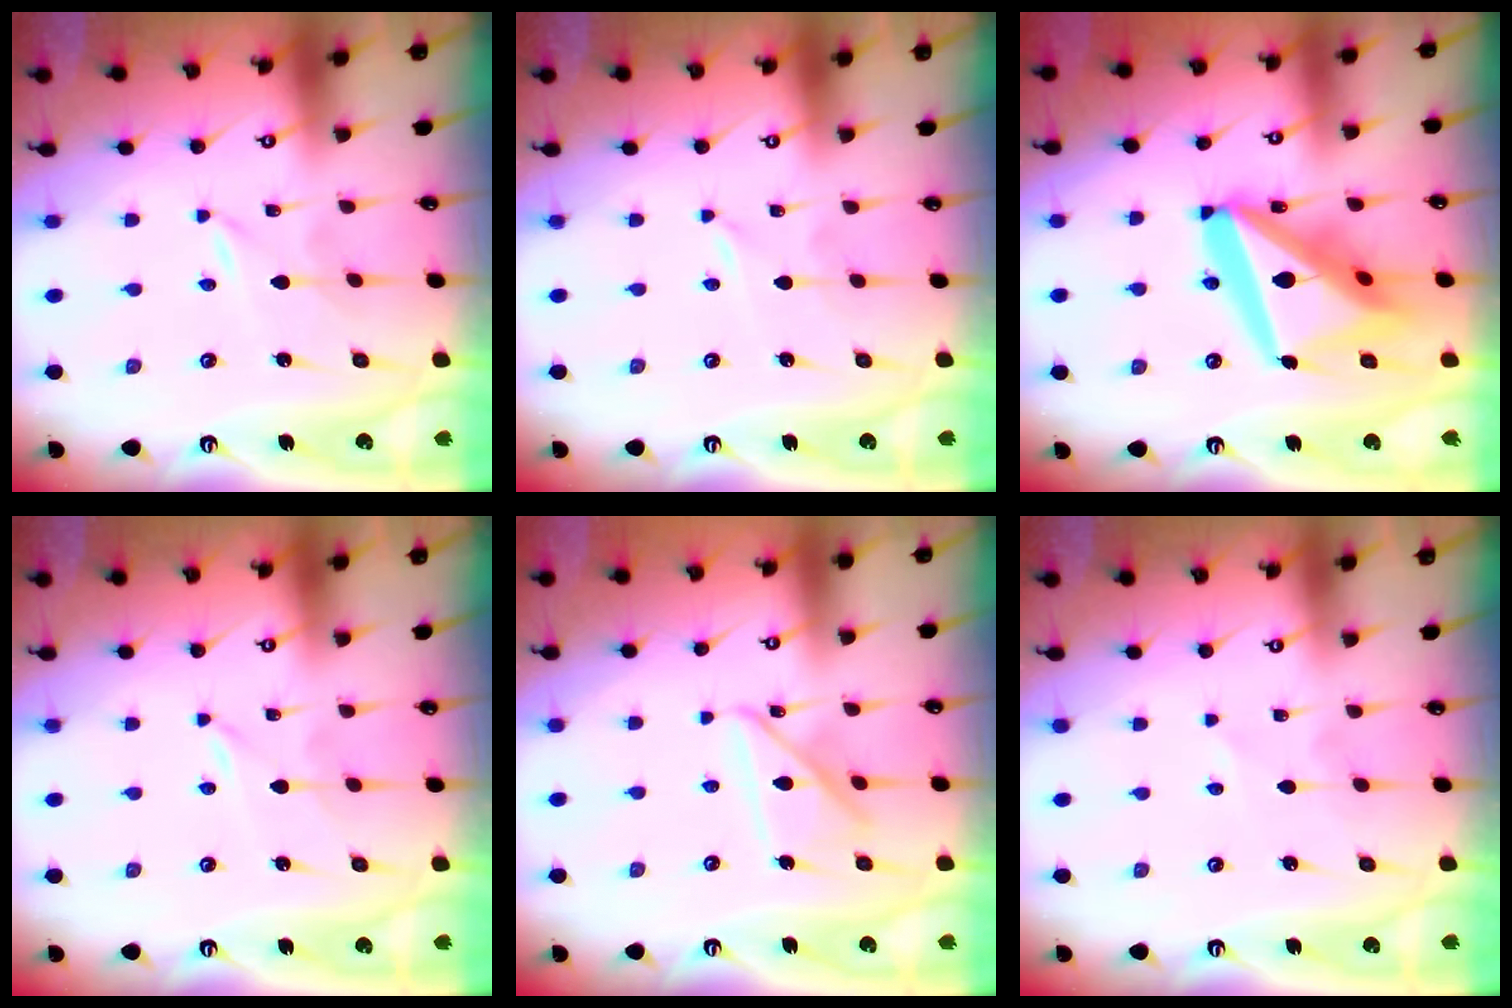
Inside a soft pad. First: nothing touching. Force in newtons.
{"total": 0.0}
{"total": 23.3, "press": 23.1, "slide": 2.9}
{"total": 0.0}
{"total": 12.9, "press": 12.8, "slide": 1.2}
{"total": 0.9, "press": 0.9, "slide": 0.2}